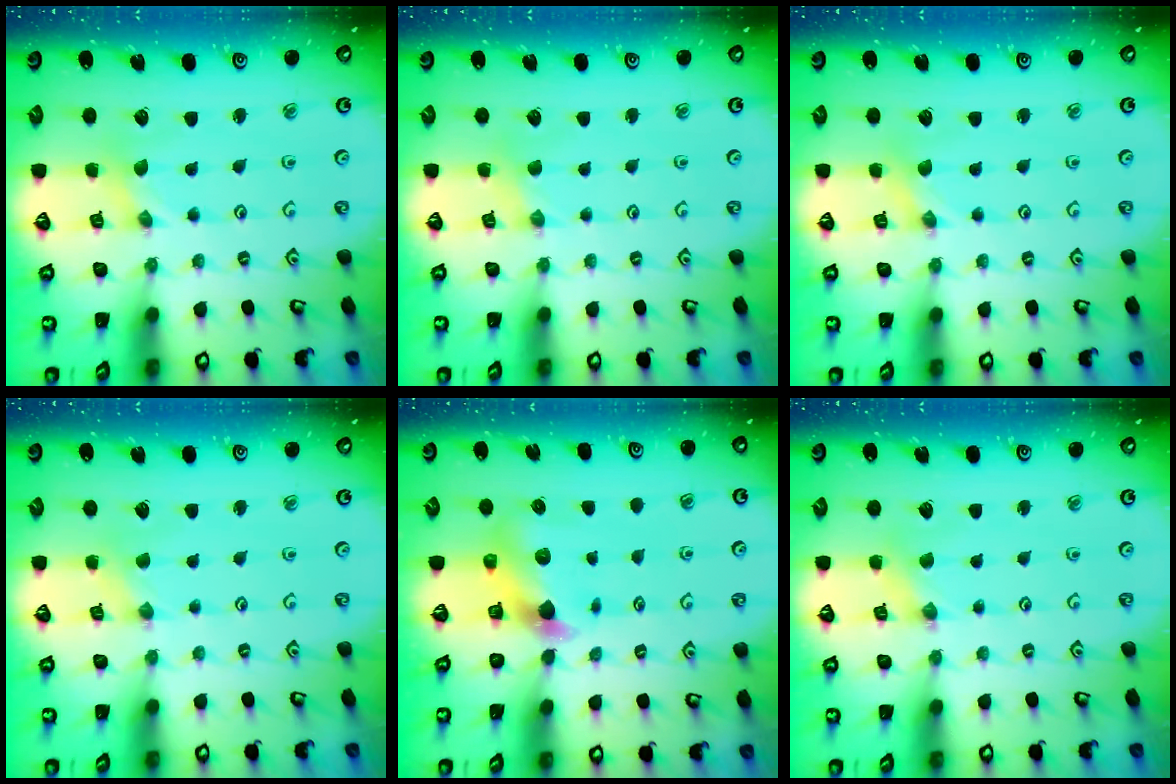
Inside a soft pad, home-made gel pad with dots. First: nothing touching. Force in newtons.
{"total": 1.5, "press": 1.4, "slide": 0.3}
{"total": 0.0}
{"total": 0.0}
{"total": 5.4, "press": 5.4, "slide": 0.3}
{"total": 1.0, "press": 1.0, "slide": 0.2}